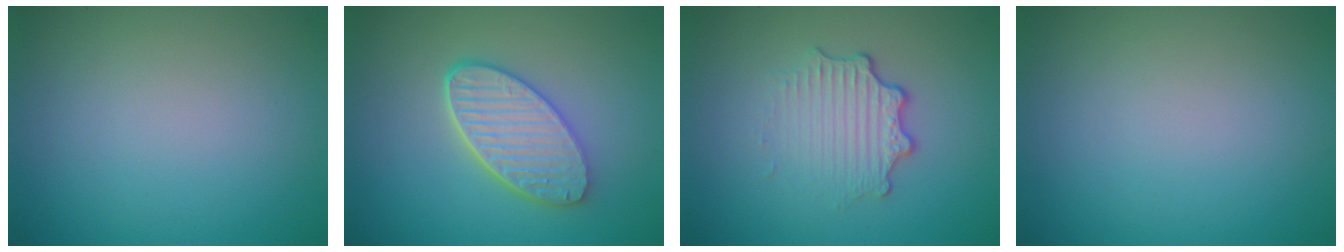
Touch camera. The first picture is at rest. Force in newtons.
{"total": 5.6, "press": 4.3, "slide": 3.5}
{"total": 3.5, "press": 2.5, "slide": 2.4}
{"total": 0.0}